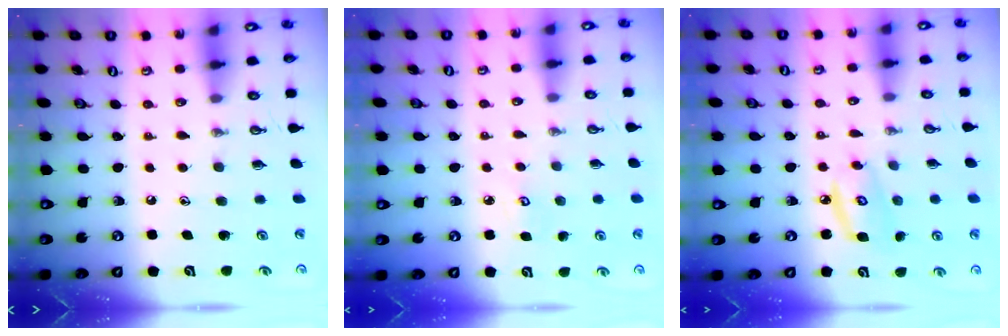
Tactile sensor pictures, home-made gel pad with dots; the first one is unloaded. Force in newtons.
{"total": 3.6, "press": 3.5, "slide": 0.4}
{"total": 6.1, "press": 6.1, "slide": 0.4}